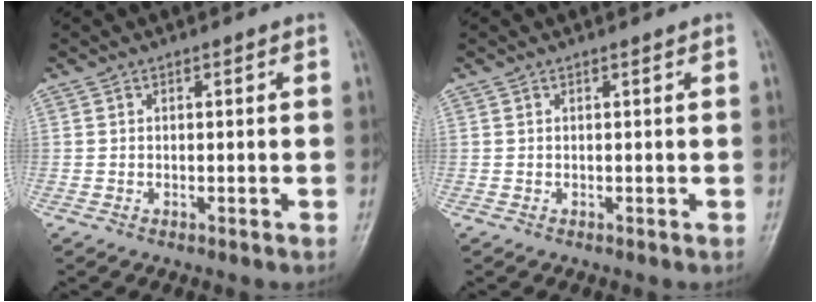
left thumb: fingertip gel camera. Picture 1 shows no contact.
{"total": 0.0}